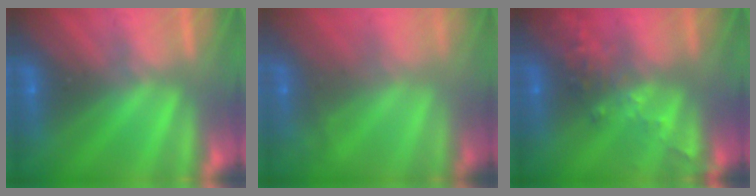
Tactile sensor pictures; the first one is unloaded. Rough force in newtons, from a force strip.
{"total": 7.3}
{"total": 2.7}